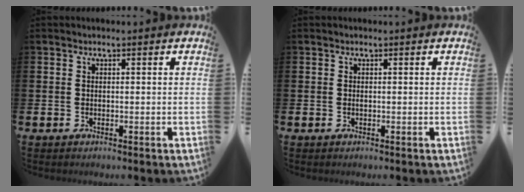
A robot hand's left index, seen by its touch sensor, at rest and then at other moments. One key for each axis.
{"total": 0.0}